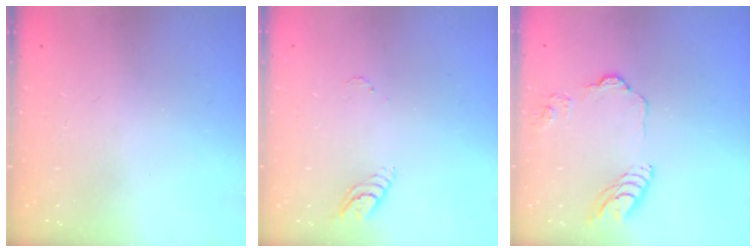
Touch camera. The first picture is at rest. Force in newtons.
{"total": 3.6, "press": 3.6, "slide": 0.5}
{"total": 11.4, "press": 11.3, "slide": 1.6}